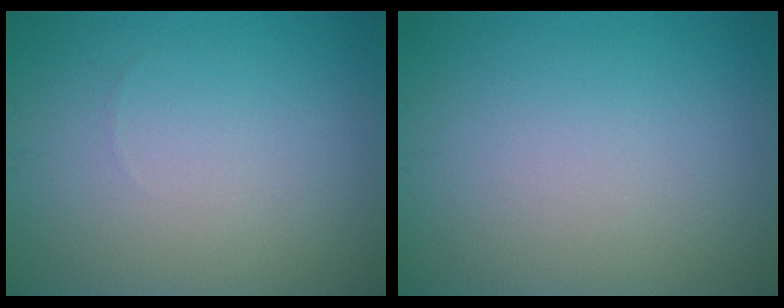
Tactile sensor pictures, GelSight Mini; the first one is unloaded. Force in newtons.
{"total": 0.0}